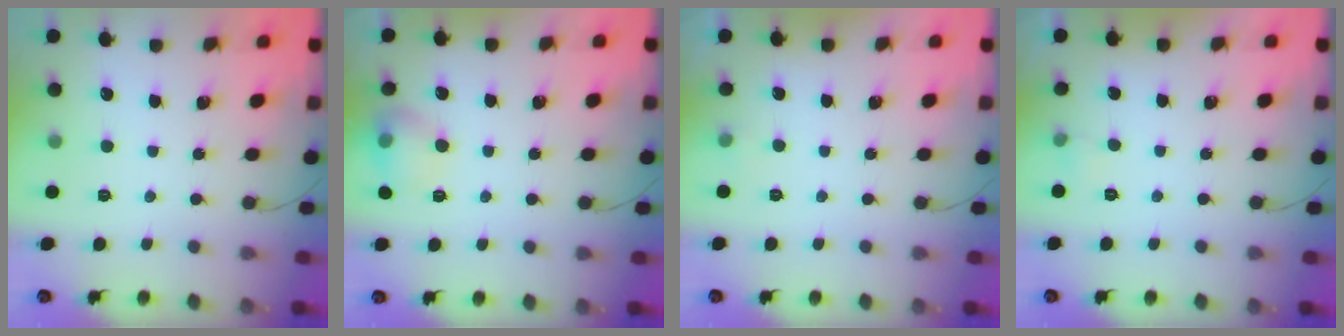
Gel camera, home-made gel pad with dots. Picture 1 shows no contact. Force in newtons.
{"total": 10.1, "press": 10.0, "slide": 1.4}
{"total": 2.9, "press": 2.6, "slide": 1.2}
{"total": 3.4, "press": 3.1, "slide": 1.3}